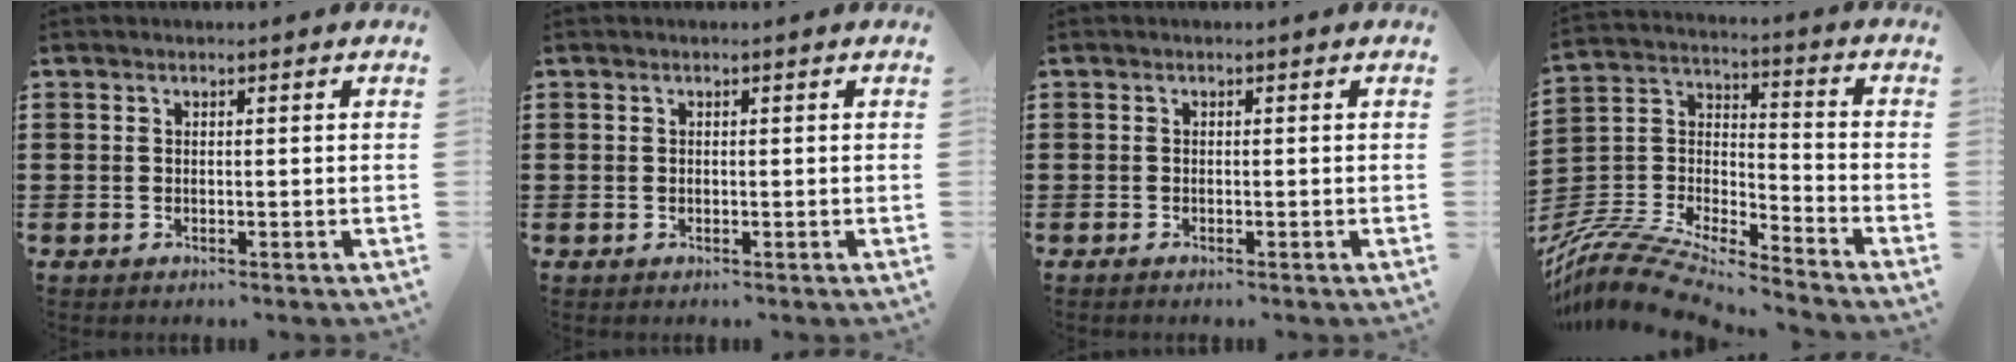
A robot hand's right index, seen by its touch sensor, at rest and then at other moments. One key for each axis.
{"total": 0.0}
{"total": 0.0}
{"total": 9.3, "fx": -8.8, "fy": 0.8, "fz": 2.9, "tx": -0.081, "ty": -0.007, "tz": -0.182}